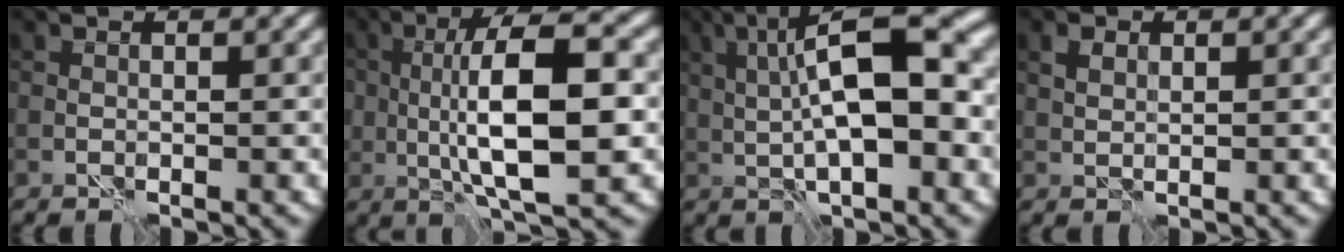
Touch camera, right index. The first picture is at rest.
{"total": 9.5, "force": [-0.3, 3.2, 9.0], "torque": [-0.156, 0.006, -0.008]}
{"total": 9.3, "force": [0.7, 2.8, 8.9], "torque": [-0.145, 0.014, 0.006]}
{"total": 1.4, "force": [0.7, 0.9, 0.8], "torque": [-0.016, 0.006, 0.013]}